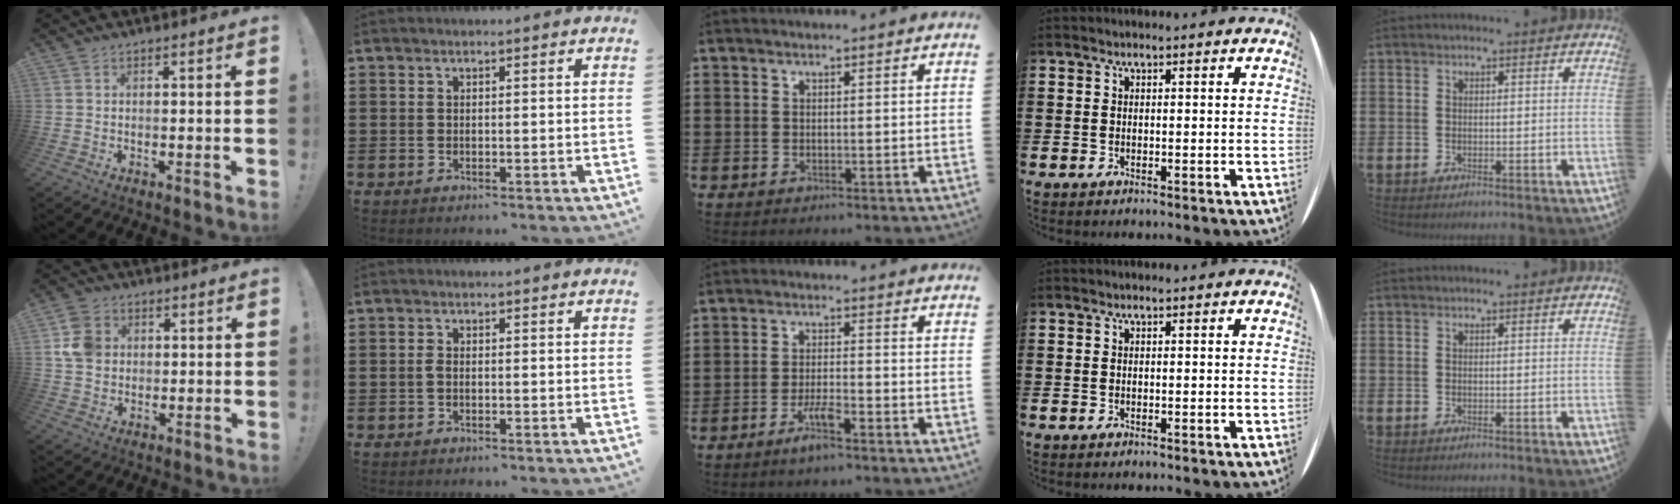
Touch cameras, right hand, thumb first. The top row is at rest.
{"thumb": {"total": 8.8, "force": [1.4, 7.6, 4.3], "torque": [-0.082, 0.012, 0.033]}, "index": {"total": 0.9, "force": [-0.3, 0.4, 0.8], "torque": [-0.024, -0.005, -0.007]}, "middle": {"total": 4.1, "force": [-2.7, 0.5, 3.0], "torque": [-0.065, -0.002, -0.053]}}